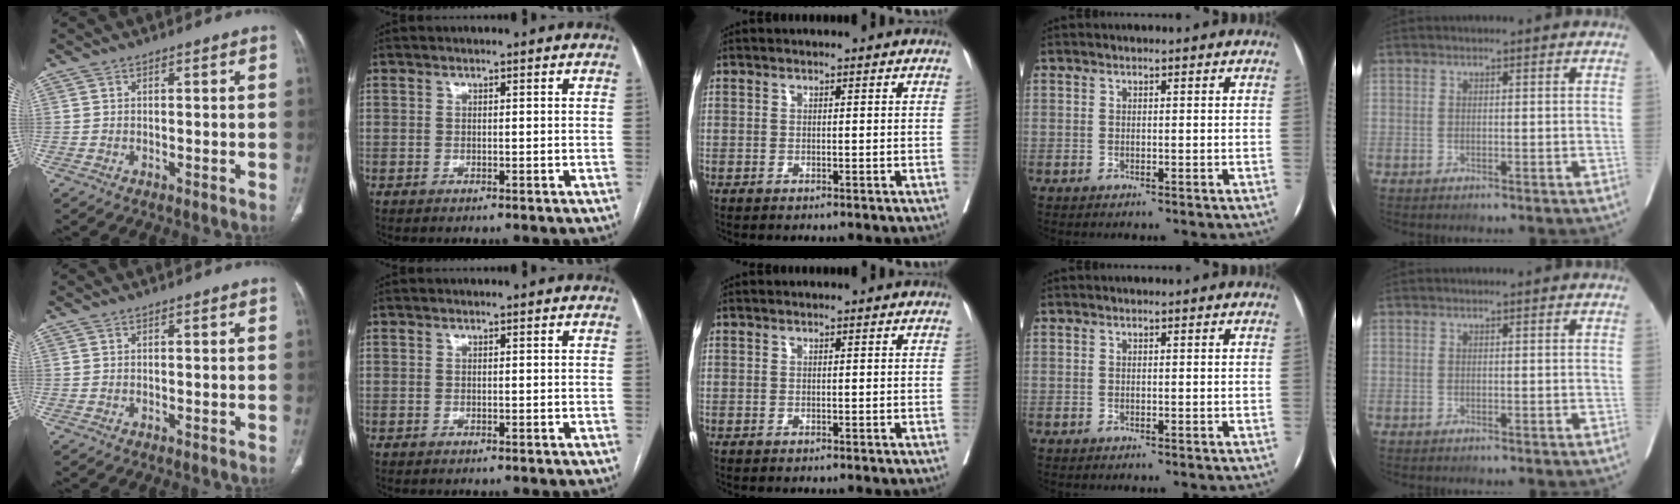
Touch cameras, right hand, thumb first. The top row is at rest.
{}